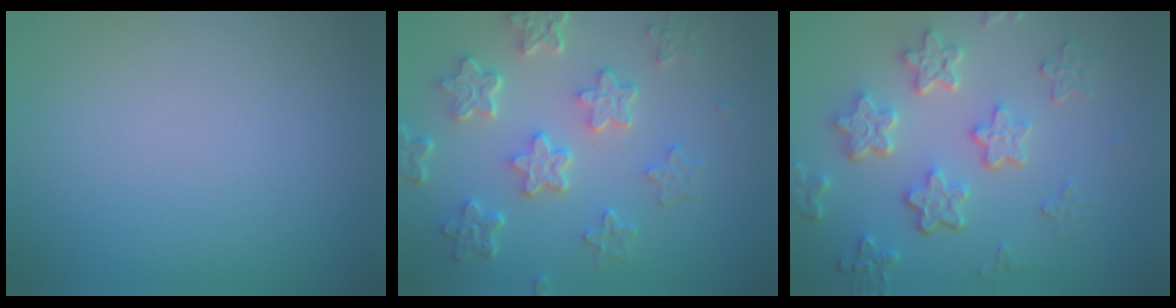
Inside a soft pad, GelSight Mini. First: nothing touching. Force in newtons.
{"total": 5.8, "press": 4.4, "slide": 3.8}
{"total": 5.4, "press": 4.2, "slide": 3.4}